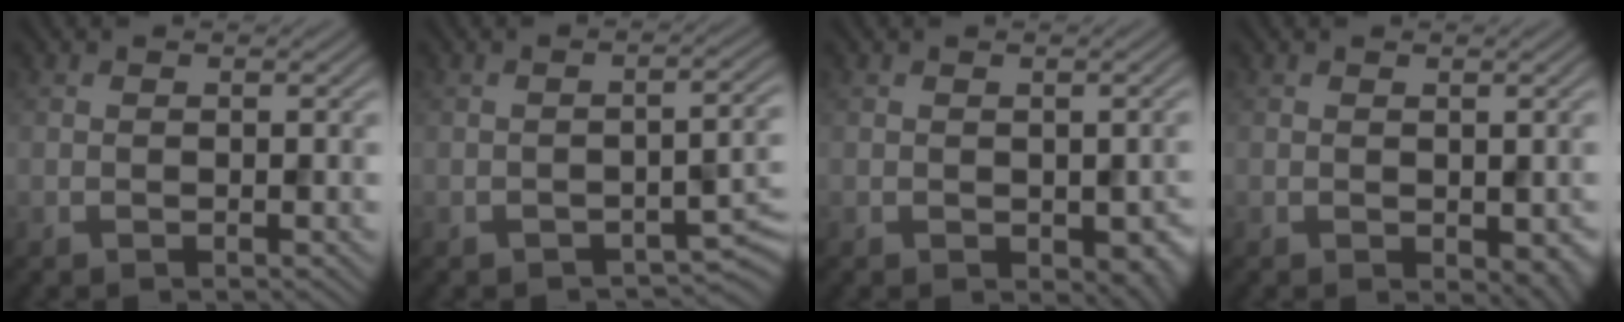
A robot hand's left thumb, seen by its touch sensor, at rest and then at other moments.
{"total": 3.7, "force": [-2.3, 1.3, 2.7], "torque": [-0.038, 0.000, -0.030]}
{"total": 3.4, "force": [-0.8, 2.1, 2.5], "torque": [-0.036, -0.017, -0.005]}
{"total": 2.4, "force": [-0.4, 1.5, 1.9], "torque": [-0.027, -0.011, 0.001]}